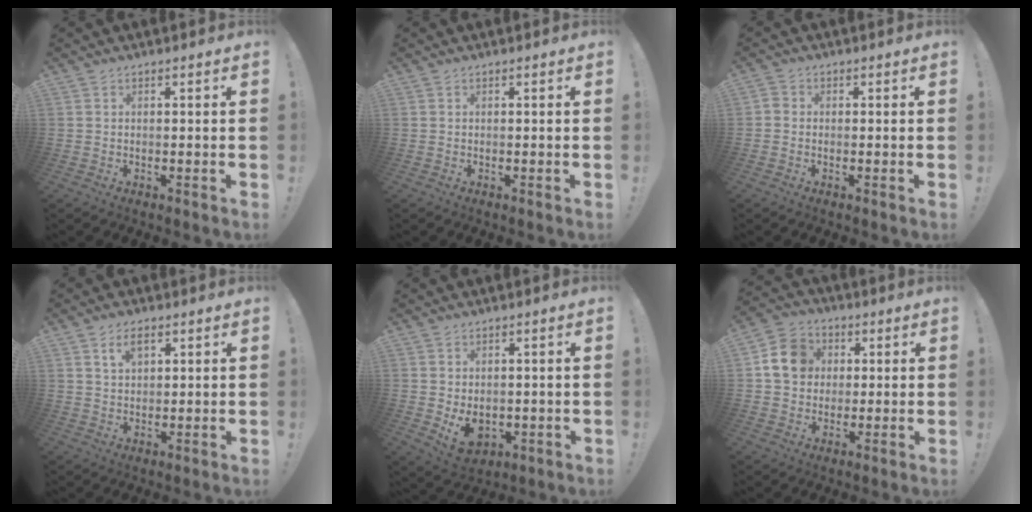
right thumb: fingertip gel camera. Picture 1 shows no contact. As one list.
[{"total": 0.0}, {"total": 1.6, "force": [-0.6, 1.3, 0.7], "torque": [-0.013, 0.007, -0.011]}, {"total": 4.9, "force": [2.4, 3.0, 3.0], "torque": [-0.042, -0.002, 0.042]}, {"total": 5.9, "force": [0.2, 4.6, 3.6], "torque": [-0.041, -0.007, 0.006]}, {"total": 11.1, "force": [2.3, 9.8, 4.7], "torque": [-0.062, 0.007, 0.051]}]